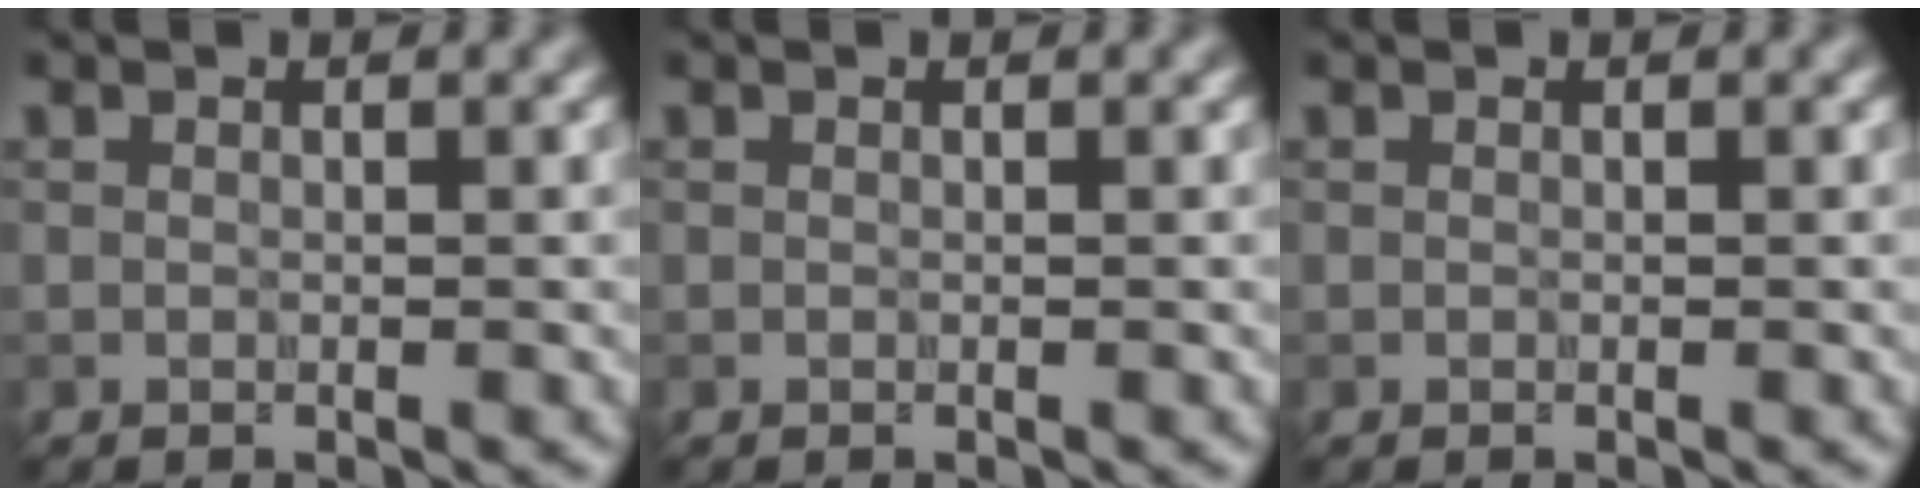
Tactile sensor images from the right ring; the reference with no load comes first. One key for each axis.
{"total": 0.0}
{"total": 0.0}